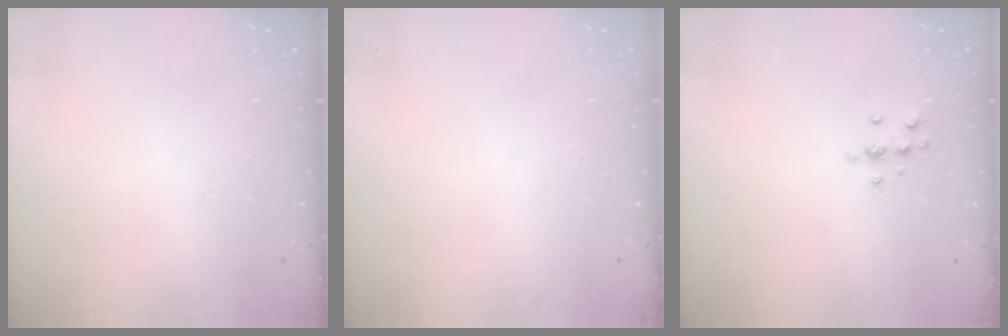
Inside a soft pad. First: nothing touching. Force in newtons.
{"total": 0.0}
{"total": 4.9, "press": 4.8, "slide": 1.2}